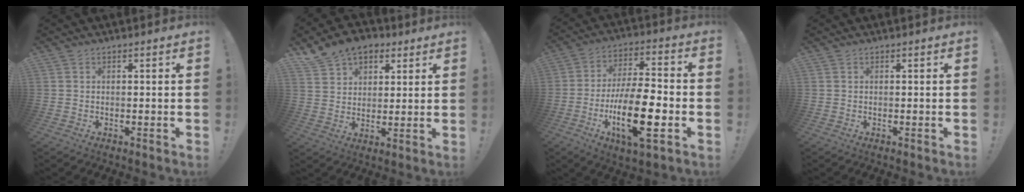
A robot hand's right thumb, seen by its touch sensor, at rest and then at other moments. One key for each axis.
{"total": 10.6, "fx": 6.6, "fy": 7.5, "fz": 3.5, "tx": -0.060, "ty": -0.033, "tz": 0.131}
{"total": 19.5, "fx": -6.1, "fy": 6.8, "fz": 17.2, "tx": -0.307, "ty": 0.015, "tz": -0.100}
{"total": 0.0}